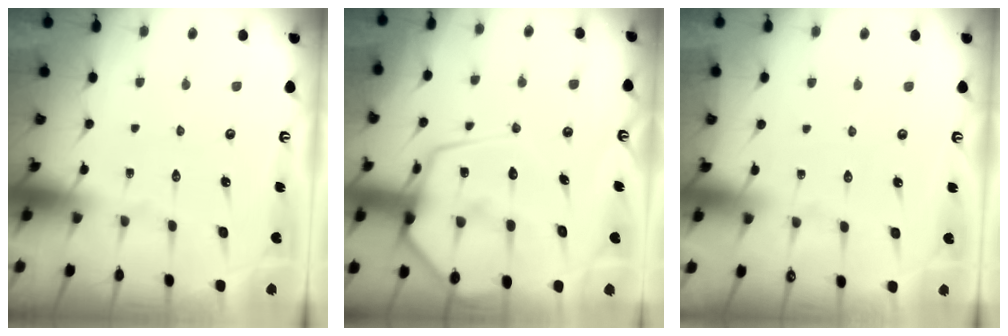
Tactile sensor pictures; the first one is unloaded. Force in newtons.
{"total": 16.6, "press": 16.6, "slide": 1.4}
{"total": 3.9, "press": 3.8, "slide": 0.5}